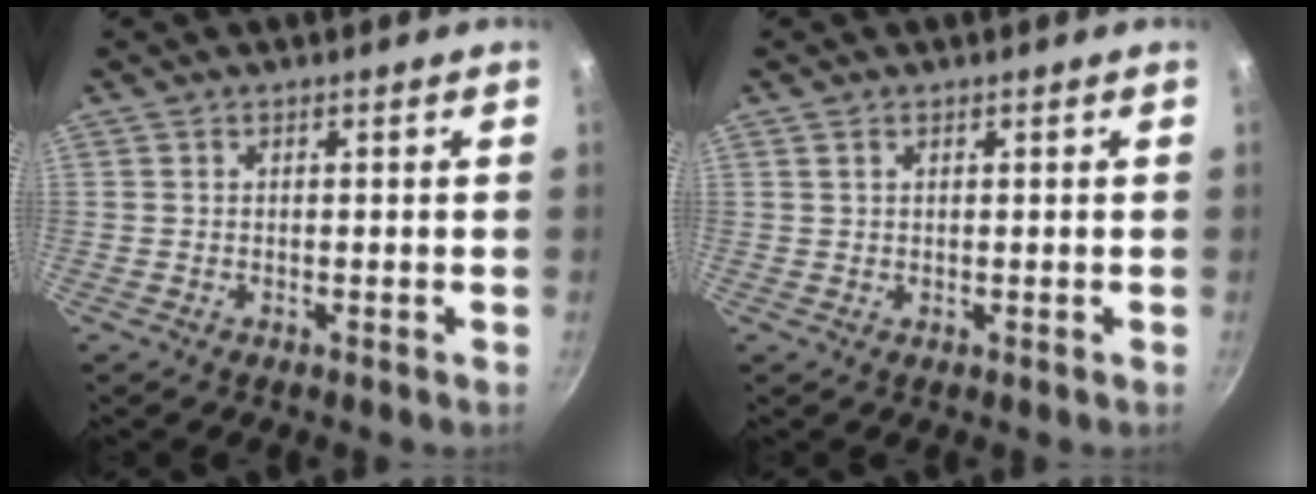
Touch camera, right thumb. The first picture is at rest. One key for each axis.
{"total": 0.9, "fx": 0.5, "fy": 0.5, "fz": 0.5, "tx": -0.011, "ty": -0.001, "tz": 0.011}